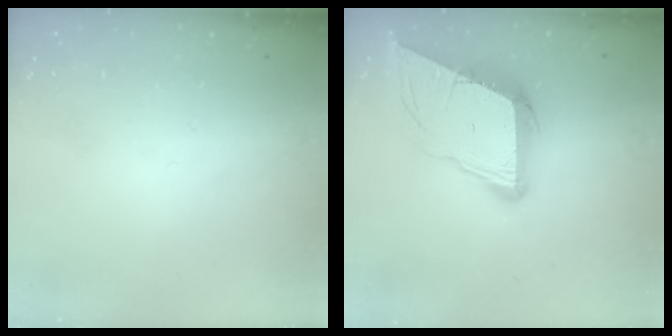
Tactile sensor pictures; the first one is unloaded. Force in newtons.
{"total": 11.1, "press": 10.6, "slide": 3.3}